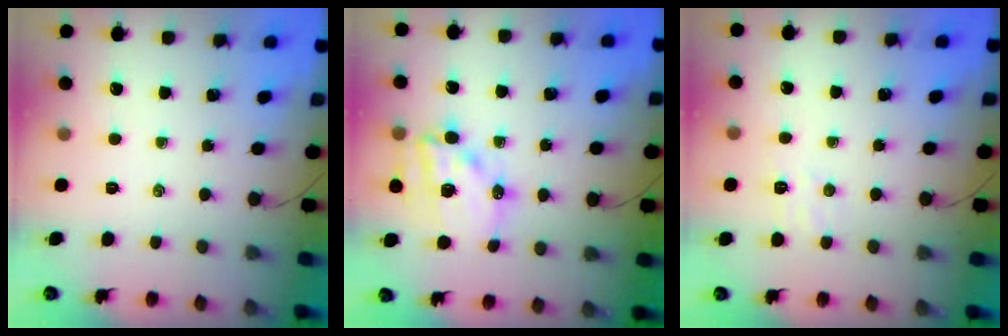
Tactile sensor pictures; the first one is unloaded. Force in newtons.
{"total": 14.9, "press": 14.6, "slide": 3.3}
{"total": 5.2, "press": 5.0, "slide": 1.2}